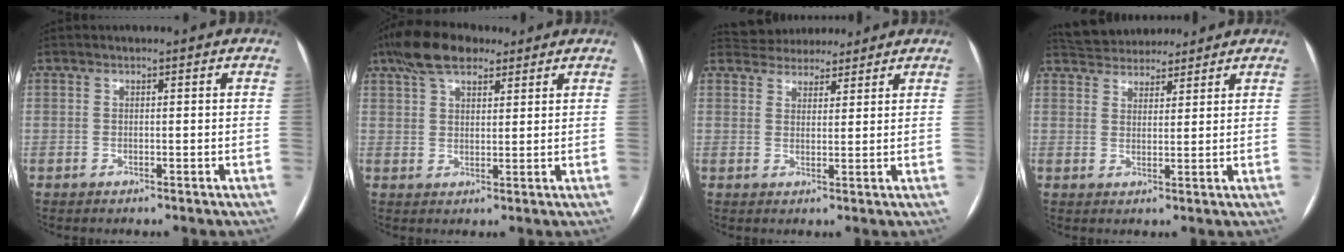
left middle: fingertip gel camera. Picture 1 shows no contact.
{"total": 8.5, "force": [6.0, 3.6, 4.9], "torque": [-0.096, 0.029, 0.106]}
{"total": 7.6, "force": [6.9, 2.9, 1.3], "torque": [-0.015, 0.025, 0.103]}
{"total": 9.0, "force": [8.2, 3.0, 2.1], "torque": [-0.035, 0.029, 0.132]}